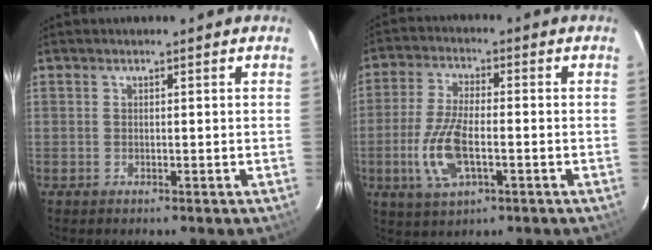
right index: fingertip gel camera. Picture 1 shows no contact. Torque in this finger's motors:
{"motor_torque": [0.44, -0.27, 0.28, 0.08]}